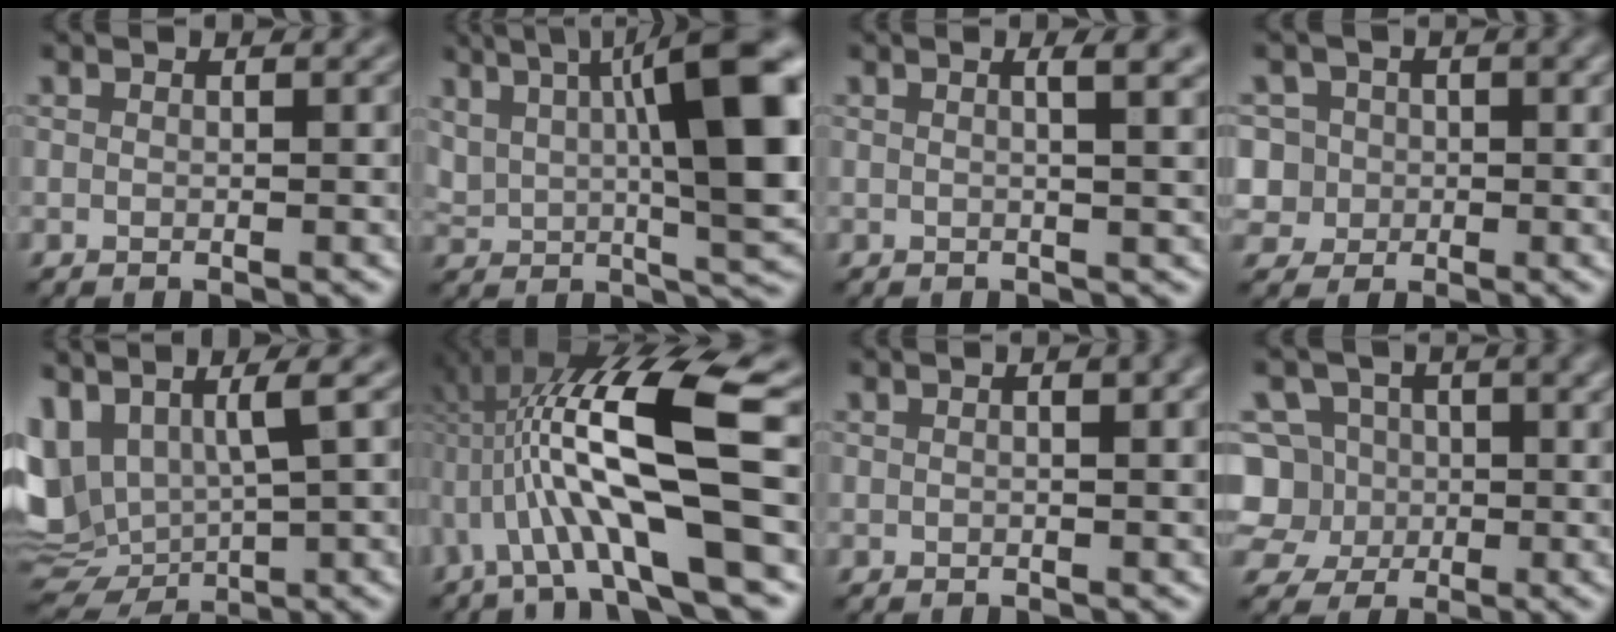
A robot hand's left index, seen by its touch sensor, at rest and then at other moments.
{"total": 14.4, "force": [4.0, 5.2, 12.8], "torque": [-0.183, 0.009, 0.069]}
{"total": 3.7, "force": [1.0, 1.3, 3.2], "torque": [-0.027, 0.014, 0.002]}
{"total": 5.7, "force": [1.4, 5.2, 1.9], "torque": [-0.032, 0.035, 0.003]}
{"total": 7.1, "force": [1.5, 3.5, 5.9], "torque": [-0.138, -0.018, 0.054]}
{"total": 10.8, "force": [-0.7, 2.7, 10.5], "torque": [-0.202, 0.019, -0.010]}
{"total": 1.6, "force": [0.2, 0.3, 1.6], "torque": [-0.023, 0.004, 0.002]}
{"total": 5.7, "force": [0.2, 5.2, 2.2], "torque": [-0.036, 0.039, -0.019]}